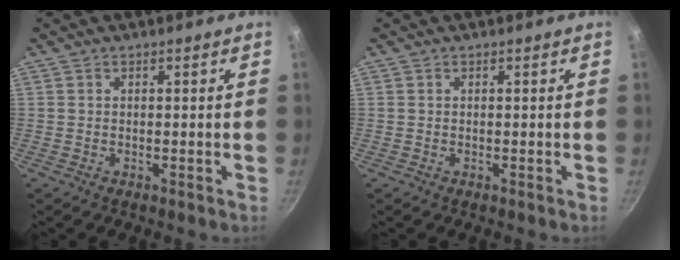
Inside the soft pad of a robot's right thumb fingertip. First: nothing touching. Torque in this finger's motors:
{"motor_torque": [0.00, -0.01, 0.13, -0.07, 0.00]}